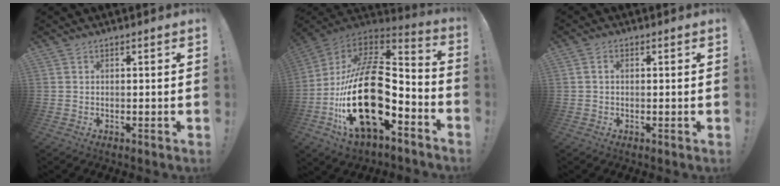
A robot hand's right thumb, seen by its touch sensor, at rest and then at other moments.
{"total": 30.0, "force": [-5.6, 15.5, 25.0], "torque": [-0.473, 0.021, -0.083]}
{"total": 1.1, "force": [0.0, 0.8, 0.8], "torque": [-0.017, 0.005, 0.000]}